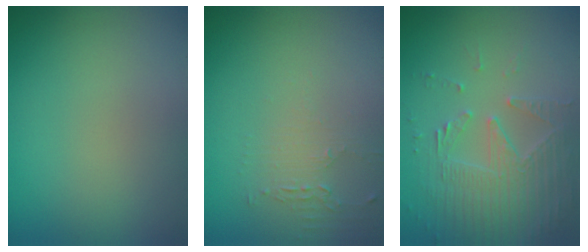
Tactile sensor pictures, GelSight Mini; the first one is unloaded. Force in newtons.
{"total": 1.5, "press": 1.5, "slide": 0.4}
{"total": 4.0, "press": 3.5, "slide": 1.8}